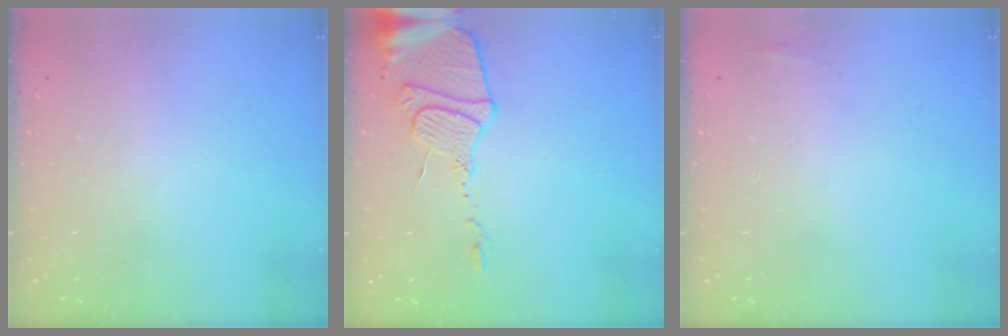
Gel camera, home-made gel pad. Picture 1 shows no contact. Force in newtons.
{"total": 14.1, "press": 14.0, "slide": 1.3}
{"total": 9.7, "press": 4.2, "slide": 8.8}